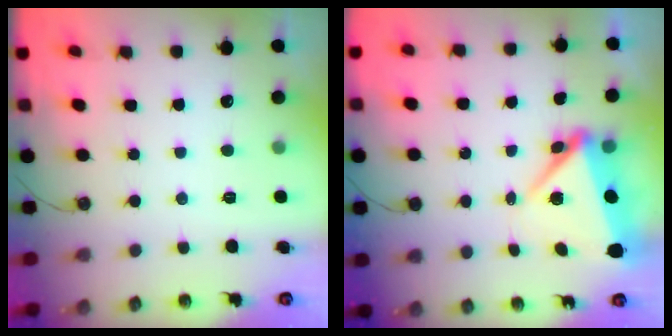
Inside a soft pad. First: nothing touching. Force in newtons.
{"total": 7.0, "press": 6.8, "slide": 1.8}